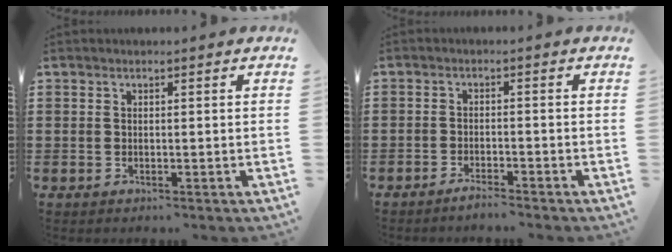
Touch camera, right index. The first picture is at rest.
{"total": 1.8, "force": [-1.8, 0.0, 0.4], "torque": [-0.009, 0.003, -0.034]}